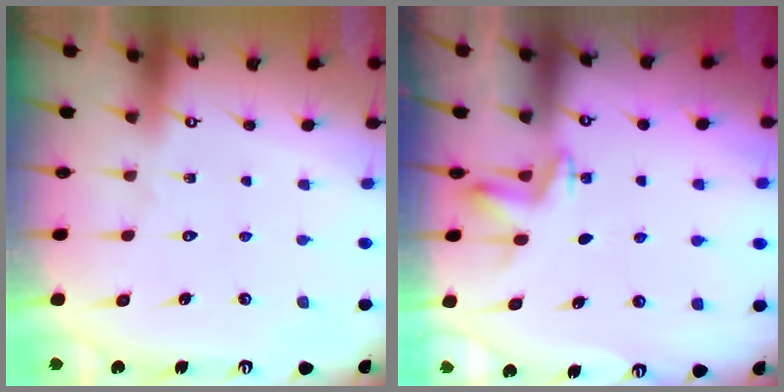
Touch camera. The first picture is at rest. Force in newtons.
{"total": 3.0, "press": 2.9, "slide": 0.8}